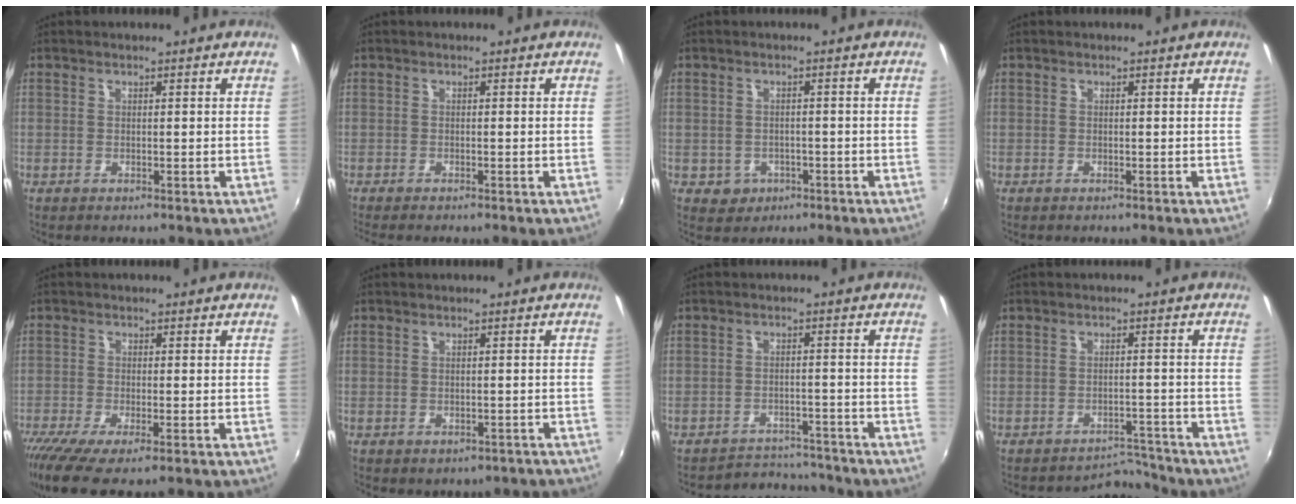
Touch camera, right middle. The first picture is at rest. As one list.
[{"total": 1.4, "force": [-1.2, 0.1, 0.7], "torque": [-0.014, -0.009, -0.021]}, {"total": 4.0, "force": [-1.5, 3.6, 1.0], "torque": [-0.031, 0.000, -0.015]}, {"total": 0.0}, {"total": 9.3, "force": [-5.9, 2.2, 6.8], "torque": [-0.151, -0.046, -0.104]}, {"total": 3.4, "force": [-2.1, 2.2, 1.4], "torque": [-0.028, -0.006, -0.016]}, {"total": 6.8, "force": [-6.4, 2.2, -0.3], "torque": [-0.007, 0.016, -0.092]}, {"total": 4.2, "force": [-3.9, 0.8, -1.2], "torque": [0.022, 0.017, -0.059]}]